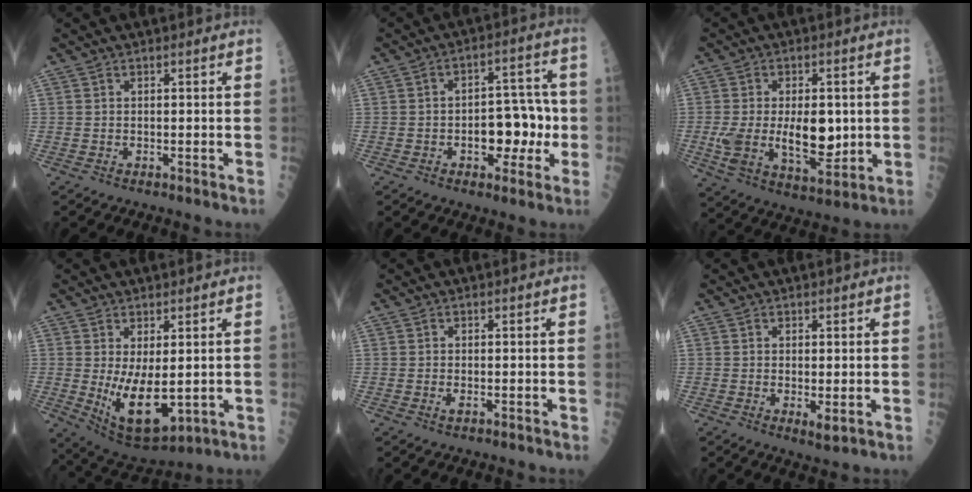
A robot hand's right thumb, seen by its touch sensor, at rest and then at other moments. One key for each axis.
{"total": 10.7, "fx": -2.1, "fy": 6.3, "fz": 8.4, "tx": -0.070, "ty": 0.040, "tz": -0.026}
{"total": 14.0, "fx": -0.1, "fy": 7.2, "fz": 12.1, "tx": -0.200, "ty": -0.018, "tz": 0.009}
{"total": 11.3, "fx": -0.7, "fy": 5.3, "fz": 10.0, "tx": -0.160, "ty": -0.021, "tz": 0.015}
{"total": 0.9, "fx": -0.3, "fy": 0.3, "fz": 0.8, "tx": -0.012, "ty": -0.001, "tz": -0.007}
{"total": 2.2, "fx": -0.2, "fy": 0.7, "fz": 2.1, "tx": -0.034, "ty": -0.008, "tz": 0.001}